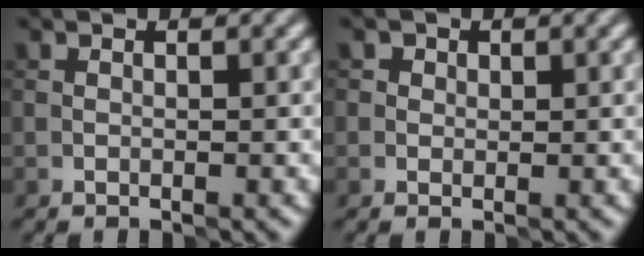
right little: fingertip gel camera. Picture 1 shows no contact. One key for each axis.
{"total": 1.6, "fx": 0.8, "fy": 1.3, "fz": 0.5, "tx": -0.005, "ty": 0.002, "tz": 0.006}